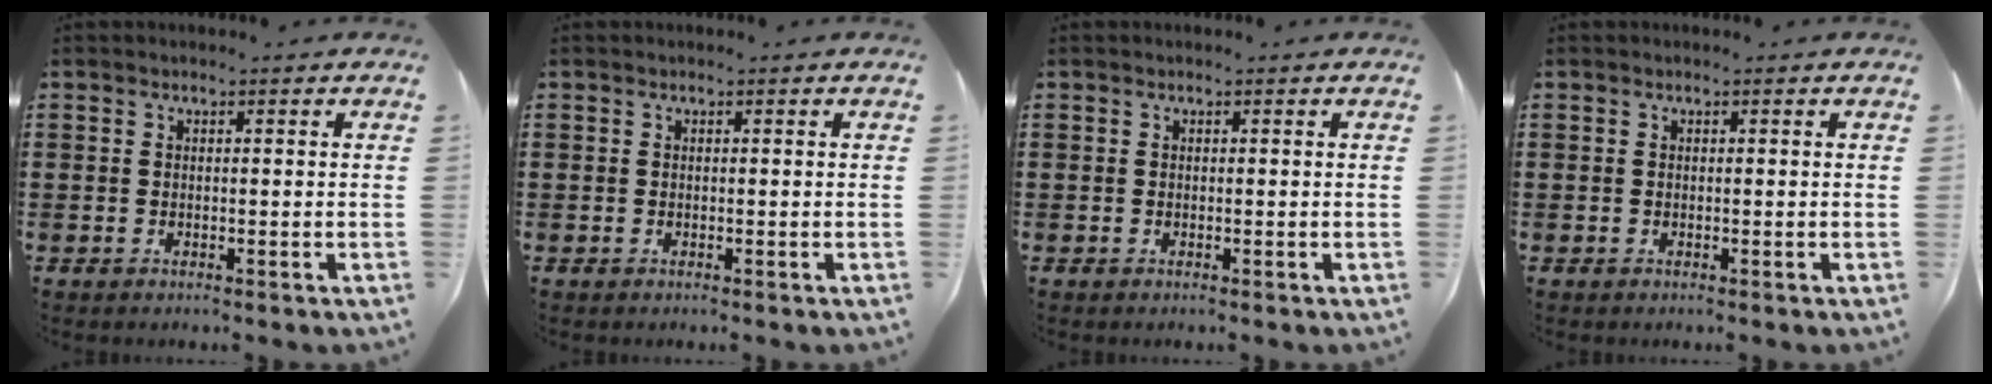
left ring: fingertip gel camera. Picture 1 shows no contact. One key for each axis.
{"total": 0.0}
{"total": 0.0}
{"total": 0.0}